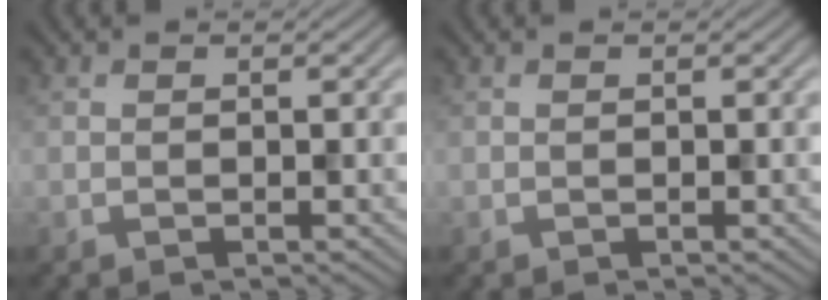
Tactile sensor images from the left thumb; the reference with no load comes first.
{"total": 0.0}